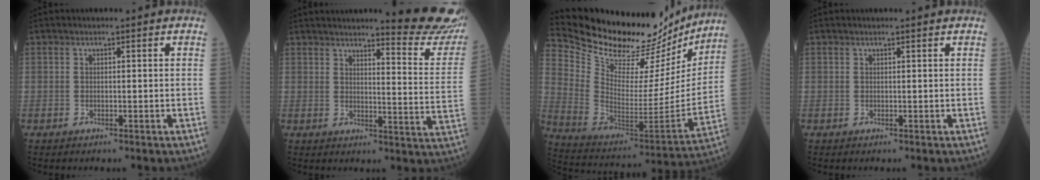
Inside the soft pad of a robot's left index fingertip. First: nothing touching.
{"total": 15.5, "force": [14.1, -0.1, 6.2], "torque": [-0.071, -0.090, 0.157]}
{"total": 27.7, "force": [25.0, 6.9, 9.7], "torque": [-0.176, -0.051, 0.369]}
{"total": 1.5, "force": [1.4, -0.1, 0.5], "torque": [-0.010, 0.003, 0.019]}